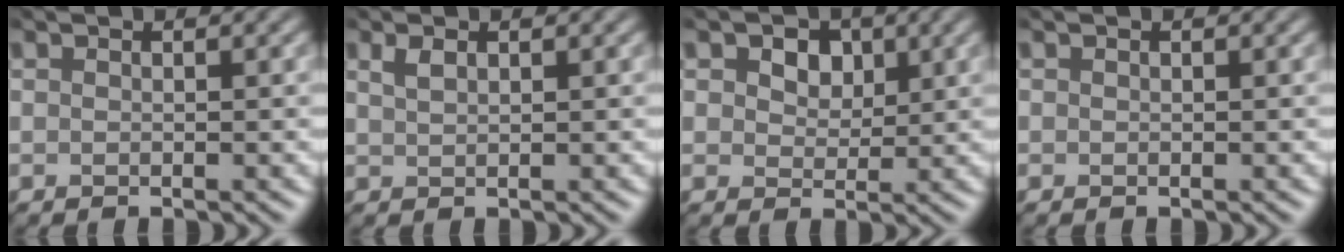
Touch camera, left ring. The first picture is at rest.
{"total": 0.0}
{"total": 1.4, "force": [0.2, 1.4, 0.4], "torque": [-0.021, -0.001, 0.005]}
{"total": 0.7, "force": [-0.3, -0.3, -0.5], "torque": [0.001, -0.001, 0.005]}